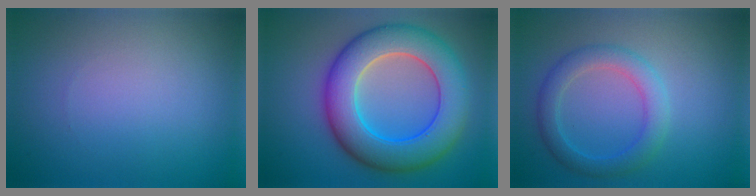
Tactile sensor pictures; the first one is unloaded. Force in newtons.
{"total": 9.8, "press": 9.8, "slide": 0.3}
{"total": 2.2, "press": 2.2, "slide": 0.3}